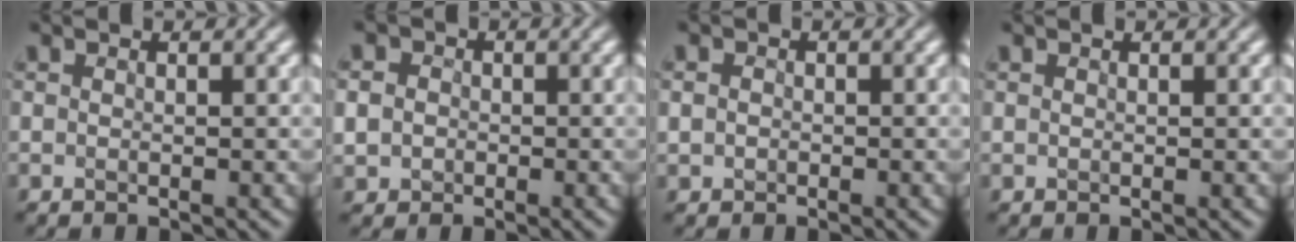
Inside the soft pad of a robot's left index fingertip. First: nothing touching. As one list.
[{"total": 2.5, "force": [0.1, 2.4, 0.7], "torque": [-0.003, 0.008, -0.015]}, {"total": 0.8, "force": [-0.2, 0.8, 0.1], "torque": [0.001, -0.003, -0.005]}, {"total": 0.0}]